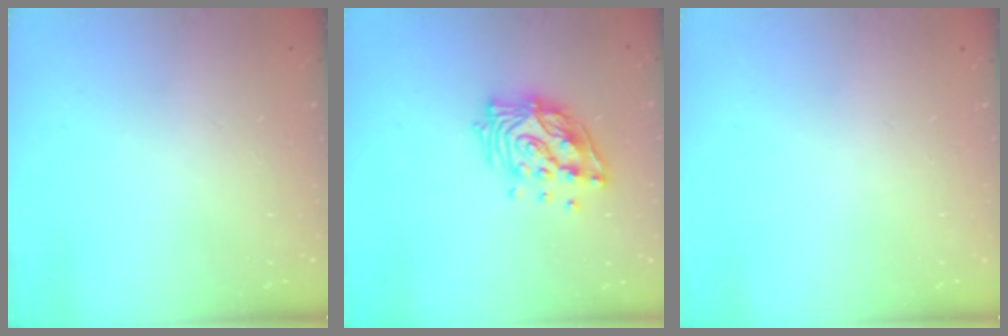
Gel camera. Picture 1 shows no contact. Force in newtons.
{"total": 13.7, "press": 13.7, "slide": 1.2}
{"total": 0.0}